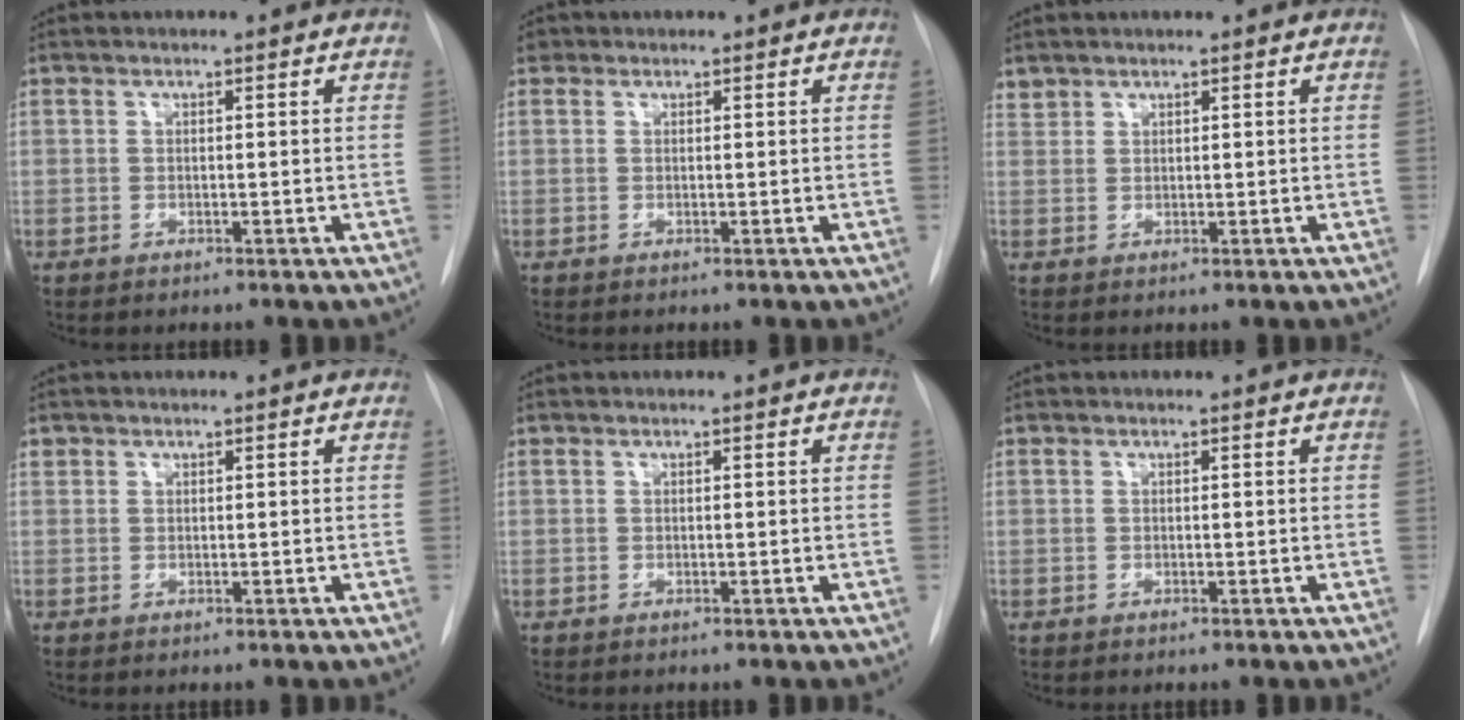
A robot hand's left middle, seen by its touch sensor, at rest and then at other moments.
{"total": 0.7, "force": [0.4, 0.6, 0.0], "torque": [0.004, 0.006, 0.004]}
{"total": 1.2, "force": [1.1, 0.4, -0.1], "torque": [0.003, 0.006, 0.022]}
{"total": 0.6, "force": [0.4, 0.5, 0.0], "torque": [0.002, 0.007, 0.007]}
{"total": 0.0}
{"total": 0.0}